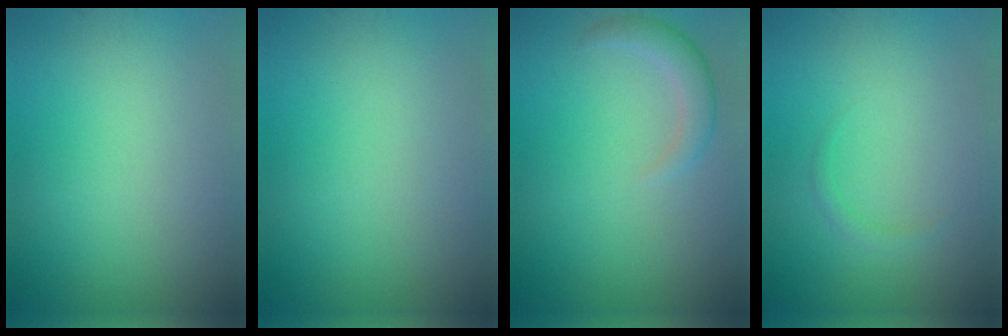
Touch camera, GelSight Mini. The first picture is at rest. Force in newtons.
{"total": 0.0}
{"total": 2.3, "press": 2.3, "slide": 0.3}
{"total": 0.8, "press": 0.8, "slide": 0.1}